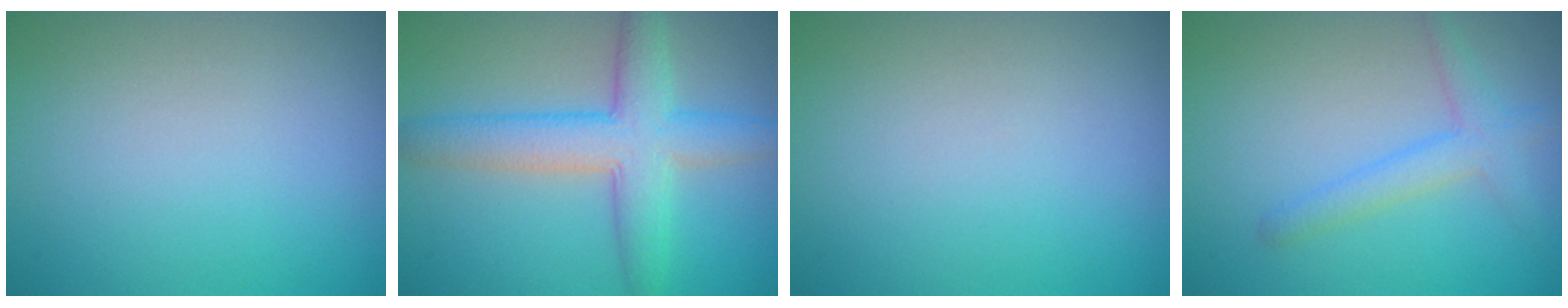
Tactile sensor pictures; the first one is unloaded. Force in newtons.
{"total": 6.1, "press": 6.1, "slide": 0.2}
{"total": 0.0}
{"total": 2.0, "press": 2.0, "slide": 0.1}